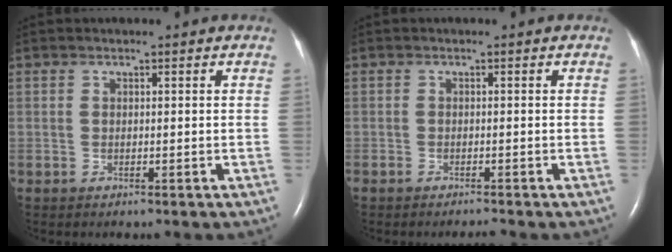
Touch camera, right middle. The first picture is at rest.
{"total": 1.0, "force": [-1.0, -0.1, 0.3], "torque": [-0.011, -0.005, -0.016]}